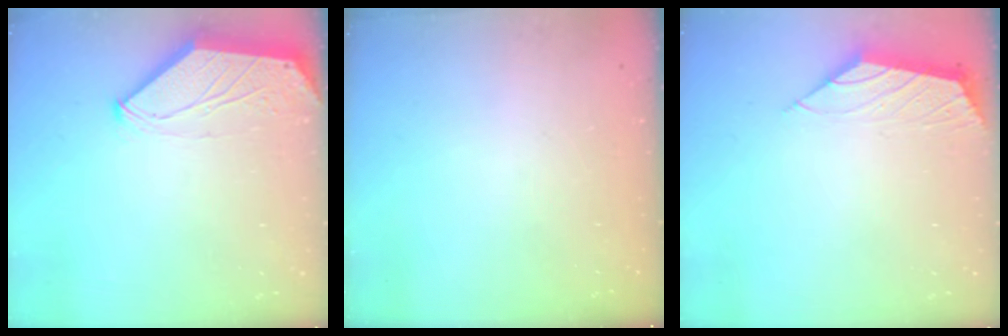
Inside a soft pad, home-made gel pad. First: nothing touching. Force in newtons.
{"total": 0.0}
{"total": 1.6, "press": 1.5, "slide": 0.5}